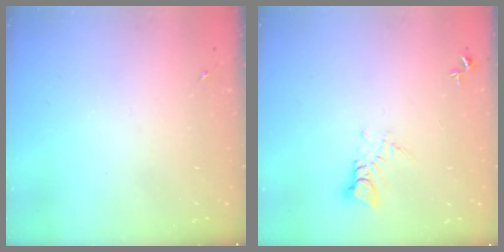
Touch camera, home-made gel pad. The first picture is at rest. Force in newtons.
{"total": 3.5, "press": 3.5, "slide": 0.2}